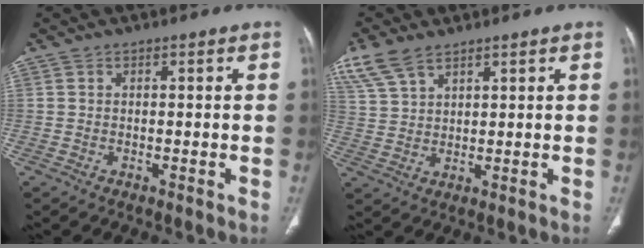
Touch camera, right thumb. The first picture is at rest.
{"total": 7.3, "force": [5.1, 3.3, 4.0], "torque": [-0.083, -0.002, 0.115]}